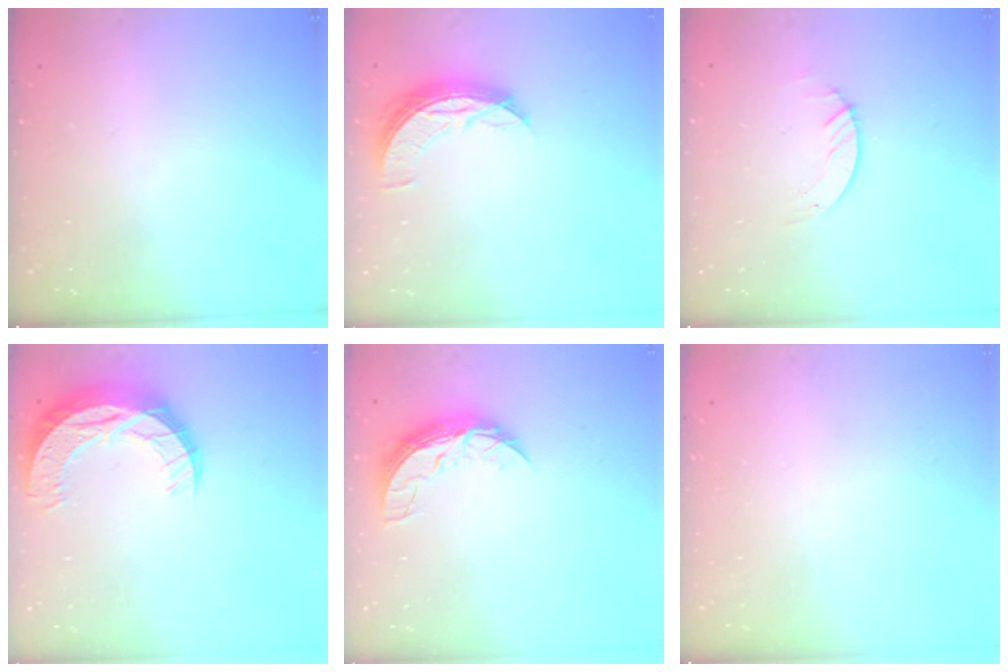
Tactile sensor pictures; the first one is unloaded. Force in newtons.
{"total": 8.4, "press": 8.4, "slide": 0.4}
{"total": 1.4, "press": 1.4, "slide": 0.2}
{"total": 13.7, "press": 13.7, "slide": 0.9}
{"total": 8.0, "press": 8.0, "slide": 0.5}
{"total": 0.0}